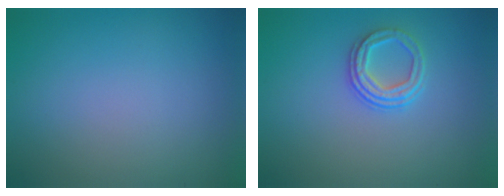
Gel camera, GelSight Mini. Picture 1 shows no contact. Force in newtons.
{"total": 2.8, "press": 2.3, "slide": 1.5}